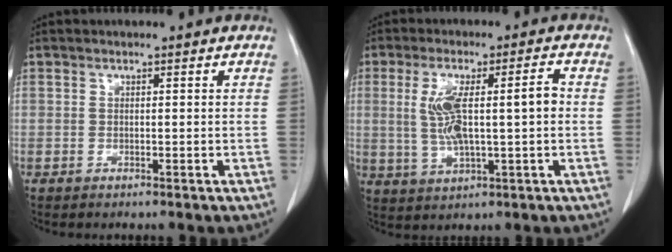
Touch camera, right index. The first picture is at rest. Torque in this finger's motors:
{"motor_torque": [0.27, 0.12, 0.21, 0.14]}